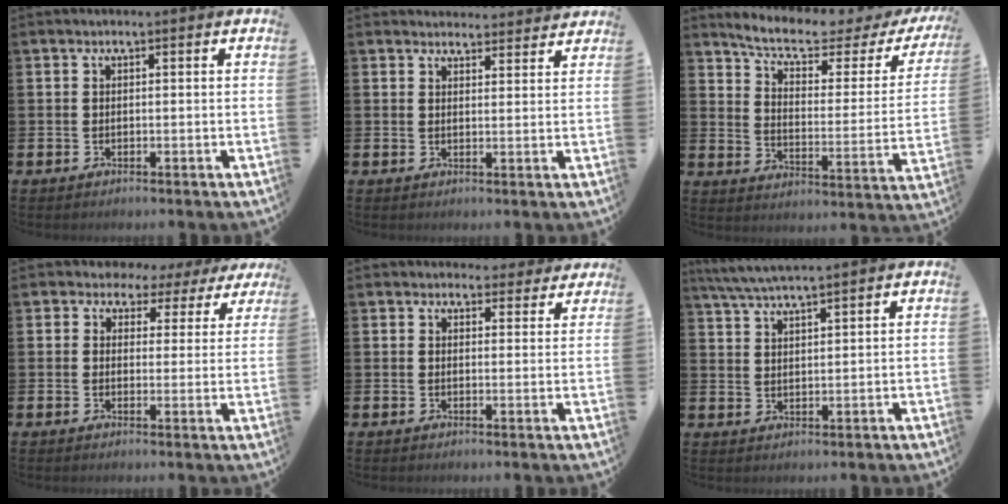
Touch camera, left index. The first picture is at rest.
{"total": 3.1, "force": [3.1, 0.7, -0.1], "torque": [0.004, -0.020, 0.055]}
{"total": 6.5, "force": [5.3, 1.7, 3.3], "torque": [-0.088, -0.038, 0.084]}
{"total": 3.2, "force": [2.1, 2.5, 0.1], "torque": [-0.018, -0.015, 0.029]}
{"total": 3.0, "force": [2.8, 1.1, 0.0], "torque": [0.008, -0.019, 0.046]}
{"total": 4.5, "force": [4.3, -0.2, 1.3], "torque": [-0.045, -0.014, 0.079]}